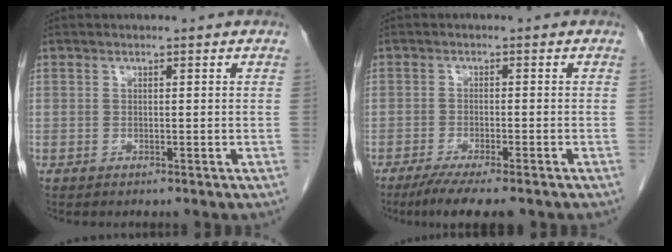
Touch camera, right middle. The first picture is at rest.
{"total": 7.4, "force": [-5.7, 0.6, 4.7], "torque": [-0.074, -0.019, -0.087]}